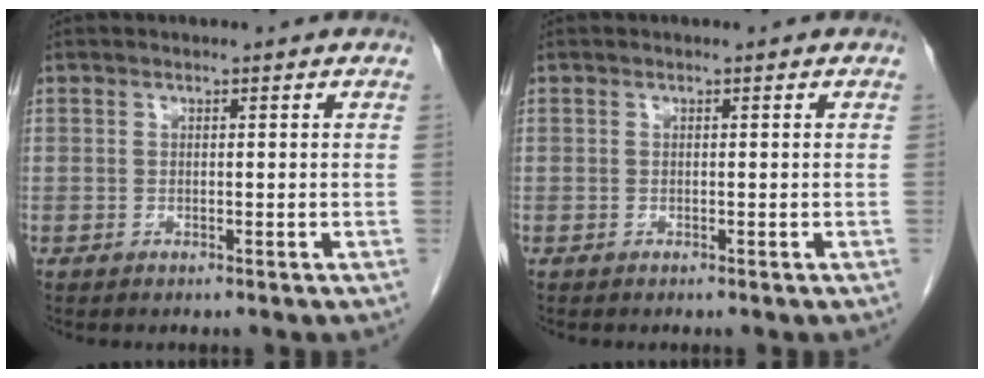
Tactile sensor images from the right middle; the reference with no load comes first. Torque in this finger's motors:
{"motor_torque": [-0.38, 0.03, -0.05, -0.01]}